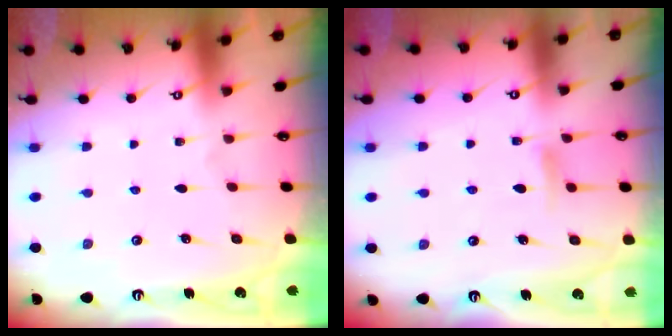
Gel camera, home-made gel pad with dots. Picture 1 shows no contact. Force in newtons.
{"total": 7.4, "press": 7.4, "slide": 0.9}